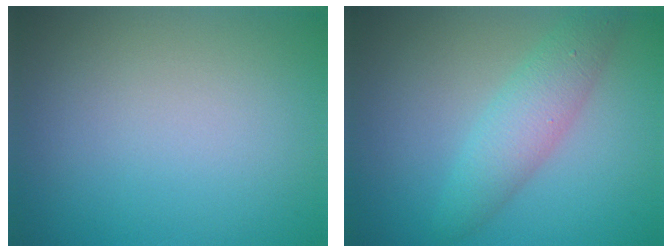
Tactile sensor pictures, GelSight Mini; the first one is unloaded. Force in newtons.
{"total": 3.6, "press": 3.6, "slide": 0.1}